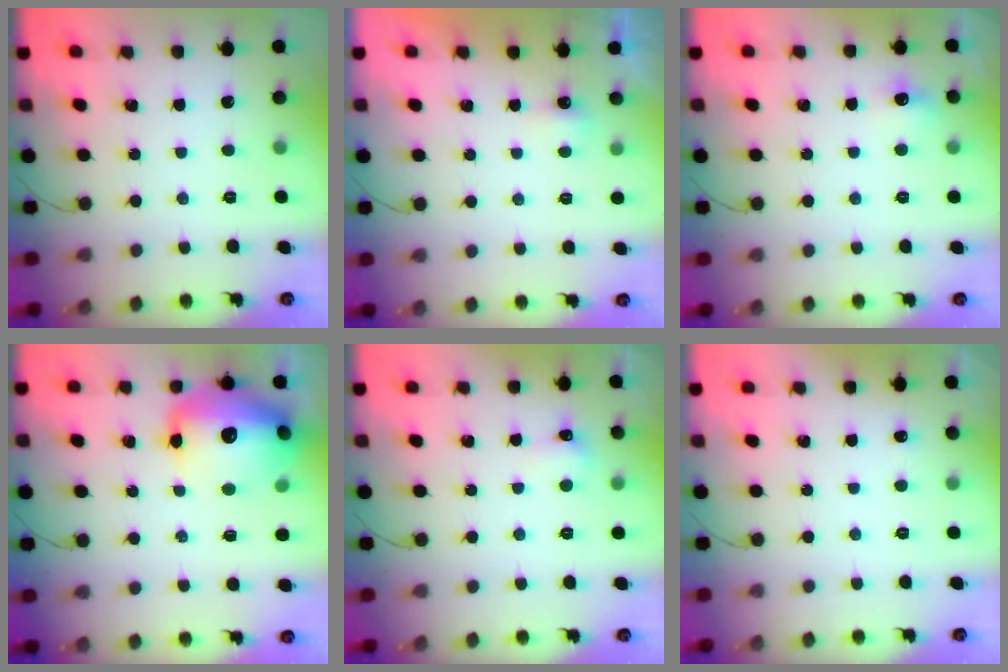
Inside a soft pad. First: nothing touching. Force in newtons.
{"total": 2.3, "press": 2.2, "slide": 0.6}
{"total": 5.7, "press": 5.5, "slide": 1.3}
{"total": 20.4, "press": 19.4, "slide": 6.3}
{"total": 7.2, "press": 4.2, "slide": 5.8}
{"total": 10.2, "press": 1.6, "slide": 10.1}